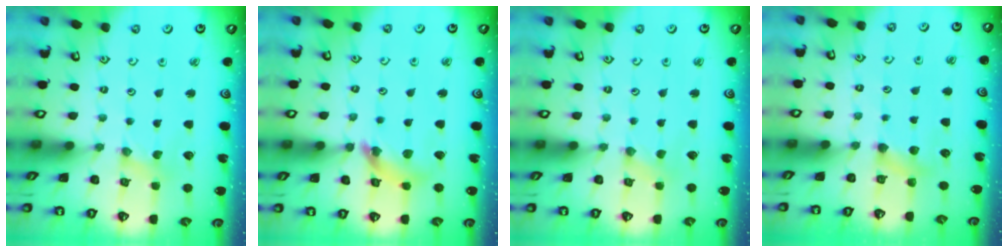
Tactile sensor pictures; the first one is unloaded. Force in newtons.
{"total": 10.2, "press": 10.1, "slide": 1.1}
{"total": 0.0}
{"total": 5.0, "press": 5.0, "slide": 0.6}